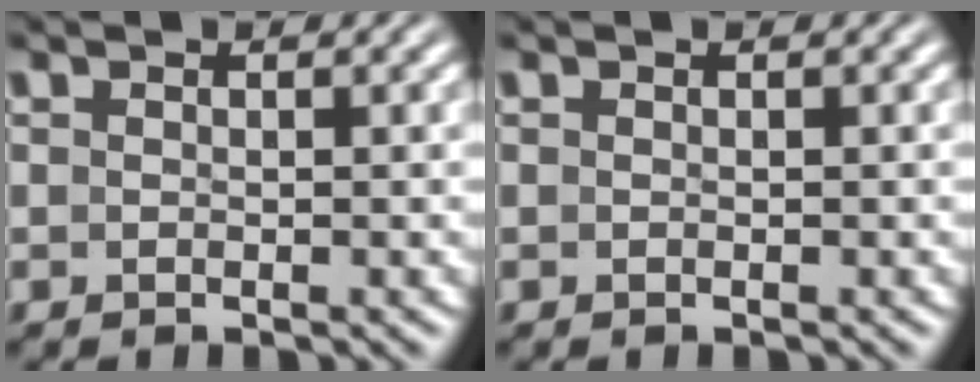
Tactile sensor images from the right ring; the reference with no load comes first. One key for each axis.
{"total": 0.0}